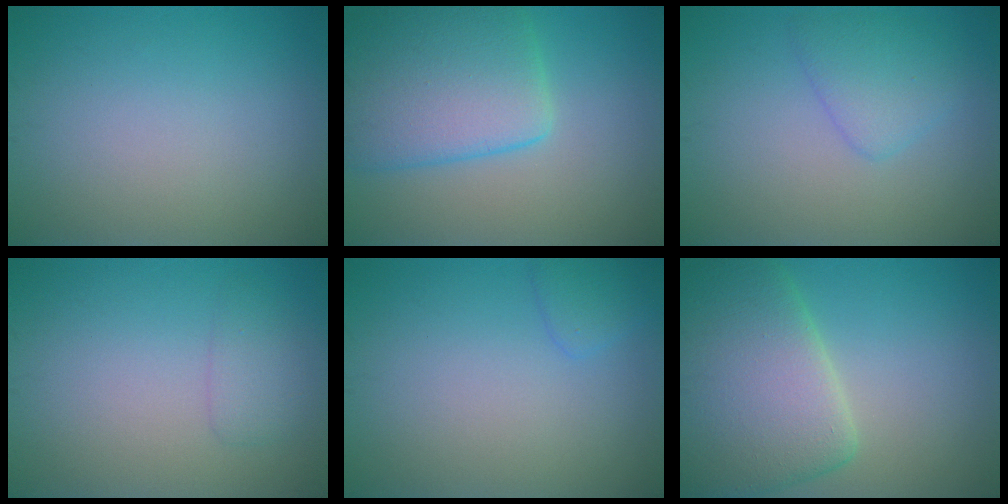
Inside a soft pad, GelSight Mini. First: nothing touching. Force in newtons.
{"total": 7.9, "press": 7.9, "slide": 0.3}
{"total": 2.7, "press": 2.7, "slide": 0.0}
{"total": 1.6, "press": 1.6, "slide": 0.0}
{"total": 1.5, "press": 1.4, "slide": 0.1}
{"total": 9.2, "press": 9.2, "slide": 0.8}